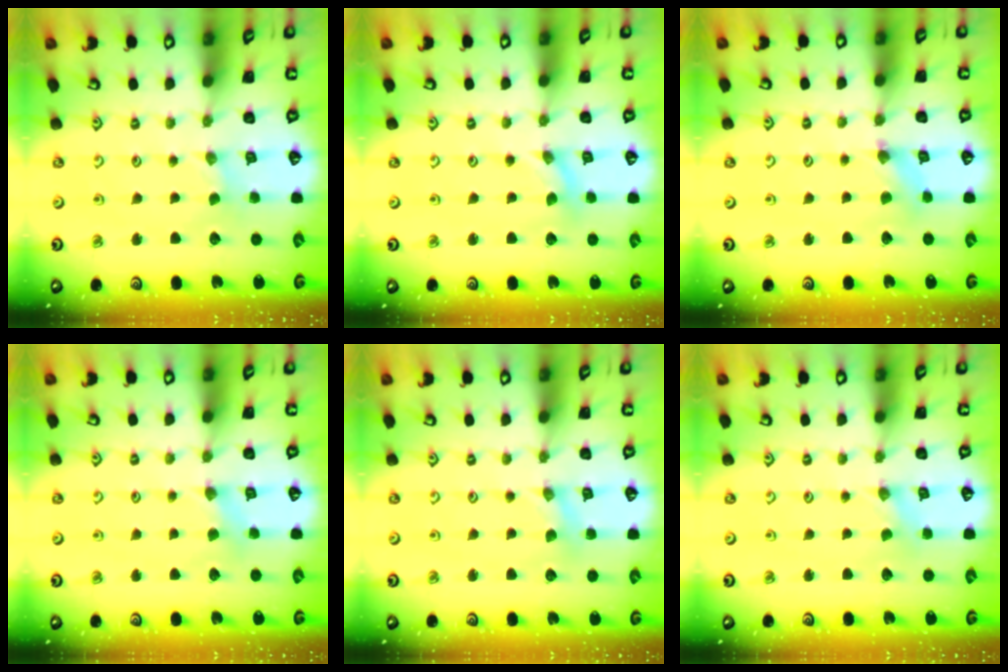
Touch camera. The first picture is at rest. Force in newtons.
{"total": 0.0}
{"total": 1.6, "press": 1.6, "slide": 0.2}
{"total": 2.7, "press": 2.7, "slide": 0.4}
{"total": 2.1, "press": 2.1, "slide": 0.4}
{"total": 0.0}